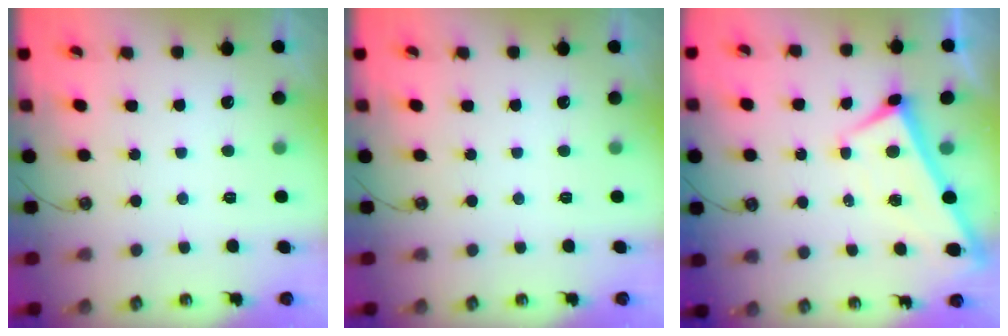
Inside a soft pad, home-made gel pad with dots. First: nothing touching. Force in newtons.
{"total": 0.0}
{"total": 1.9, "press": 1.9, "slide": 0.2}